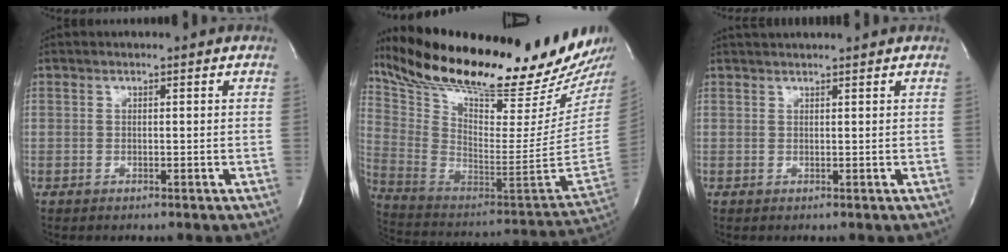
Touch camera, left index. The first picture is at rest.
{"total": 31.1, "force": [26.3, 2.2, 16.4], "torque": [-0.291, -0.085, 0.395]}
{"total": 3.8, "force": [3.6, -0.4, 1.1], "torque": [-0.012, 0.027, 0.055]}